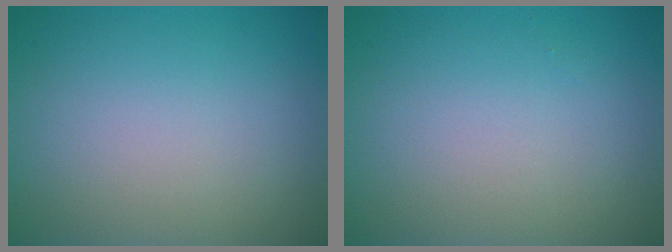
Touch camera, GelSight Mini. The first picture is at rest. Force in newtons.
{"total": 0.0}